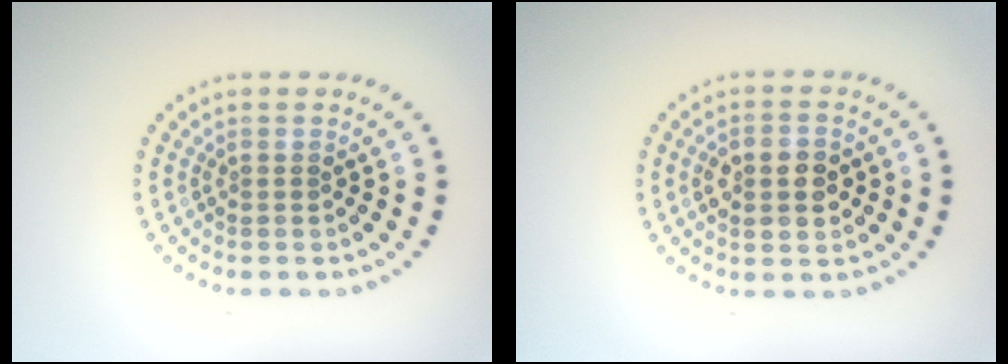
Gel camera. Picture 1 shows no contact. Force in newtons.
{"total": 3.8, "press": 3.7, "slide": 0.2}